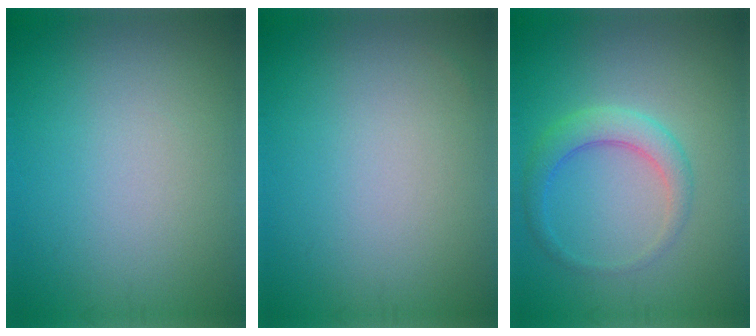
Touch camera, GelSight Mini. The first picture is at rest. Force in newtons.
{"total": 0.0}
{"total": 3.0, "press": 3.0, "slide": 0.1}